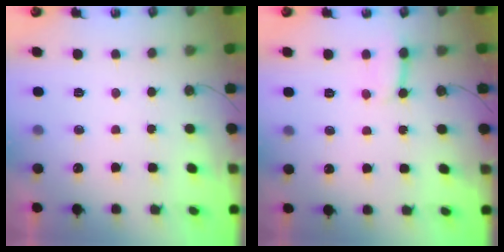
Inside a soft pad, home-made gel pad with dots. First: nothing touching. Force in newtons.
{"total": 4.0, "press": 3.9, "slide": 0.6}